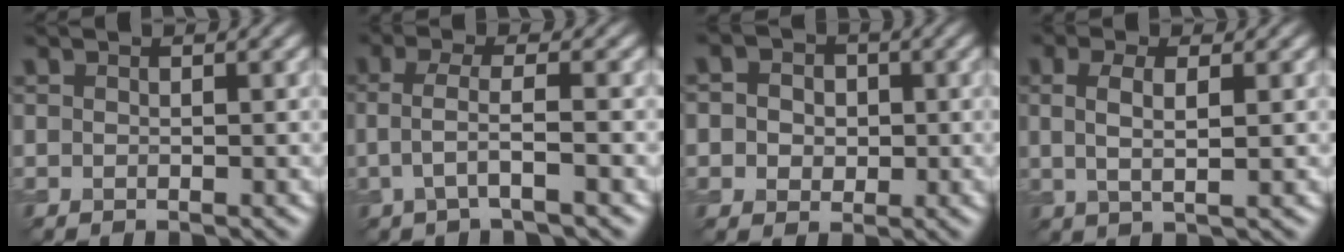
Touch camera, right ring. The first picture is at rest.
{"total": 2.7, "force": [-0.5, 0.5, 2.6], "torque": [-0.054, 0.001, -0.013]}
{"total": 5.1, "force": [1.1, 4.4, 2.5], "torque": [-0.029, 0.029, -0.011]}
{"total": 2.8, "force": [0.6, 0.9, 2.6], "torque": [-0.053, 0.002, 0.011]}